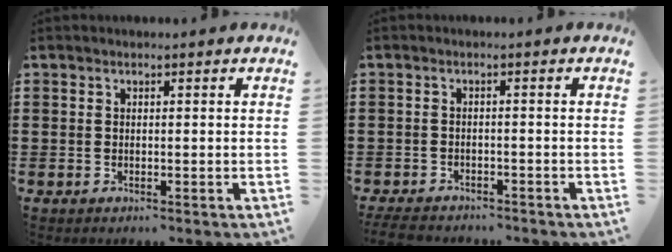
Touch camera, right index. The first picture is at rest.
{"total": 2.8, "force": [-2.7, 0.5, 0.7], "torque": [-0.028, -0.005, -0.061]}